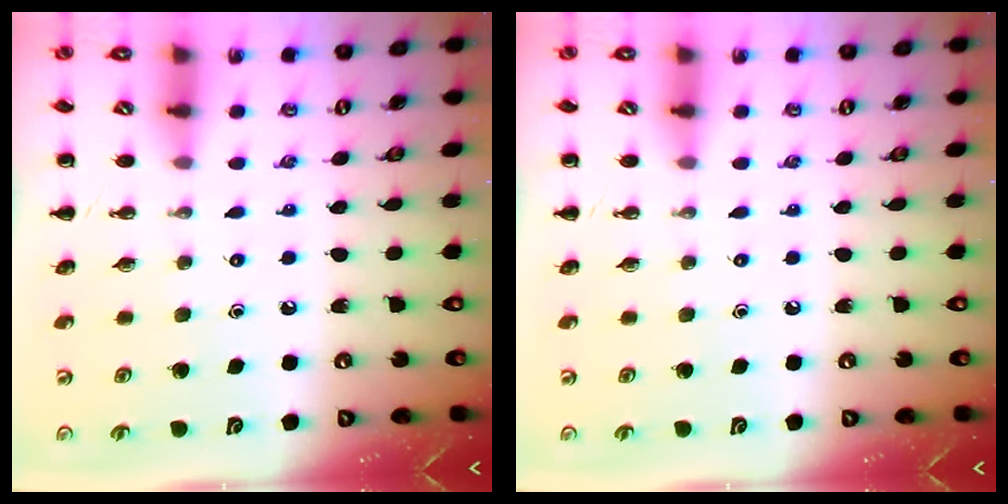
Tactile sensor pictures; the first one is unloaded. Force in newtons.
{"total": 0.0}